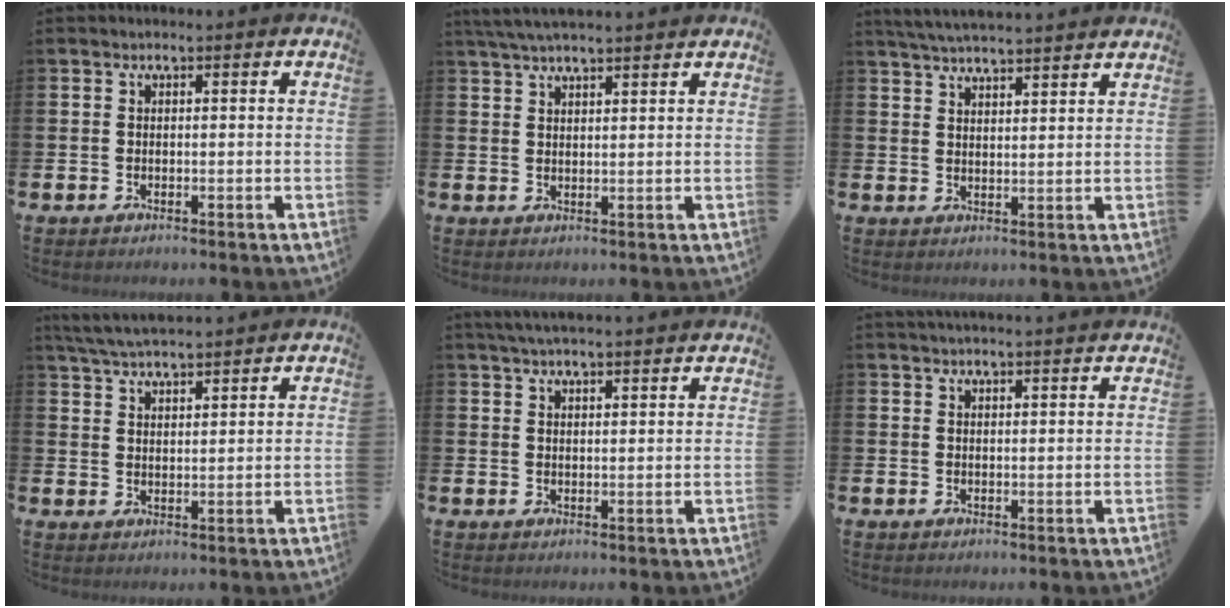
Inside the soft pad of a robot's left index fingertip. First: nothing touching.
{"total": 3.8, "force": [3.5, 0.2, 1.4], "torque": [-0.029, -0.006, 0.064]}
{"total": 4.3, "force": [4.3, -0.1, 0.5], "torque": [-0.028, -0.018, 0.079]}
{"total": 4.9, "force": [4.7, 0.3, 1.0], "torque": [-0.035, -0.019, 0.087]}
{"total": 3.6, "force": [3.5, -0.1, 0.8], "torque": [-0.022, -0.009, 0.064]}
{"total": 2.1, "force": [2.0, -0.3, 0.1], "torque": [0.004, -0.013, 0.035]}